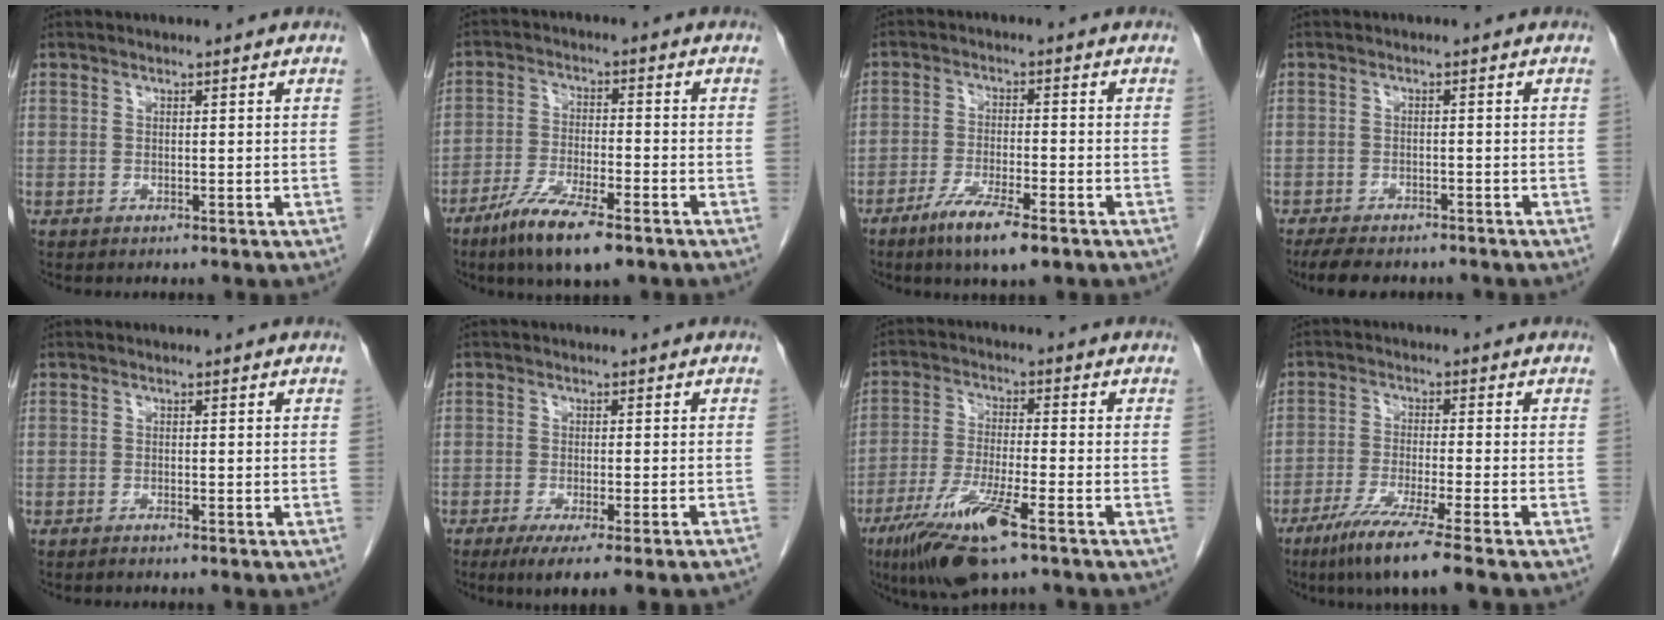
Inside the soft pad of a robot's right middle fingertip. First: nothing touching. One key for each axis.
{"total": 10.0, "fx": -6.6, "fy": 1.6, "fz": 7.3, "tx": -0.140, "ty": -0.021, "tz": -0.114}
{"total": 7.5, "fx": -4.8, "fy": 0.8, "fz": 5.7, "tx": -0.110, "ty": -0.016, "tz": -0.083}
{"total": 8.4, "fx": -7.0, "fy": 2.7, "fz": 3.6, "tx": -0.057, "ty": -0.008, "tz": -0.099}
{"total": 0.7, "fx": -0.6, "fy": -0.1, "fz": 0.4, "tx": -0.010, "ty": 0.000, "tz": -0.011}
{"total": 8.3, "fx": -6.2, "fy": -0.1, "fz": 5.5, "tx": -0.068, "ty": -0.021, "tz": -0.092}
{"total": 11.5, "fx": -6.6, "fy": 1.1, "fz": 9.4, "tx": -0.189, "ty": -0.027, "tz": -0.118}
{"total": 9.0, "fx": -6.4, "fy": -1.3, "fz": 6.3, "tx": -0.112, "ty": -0.031, "tz": -0.114}